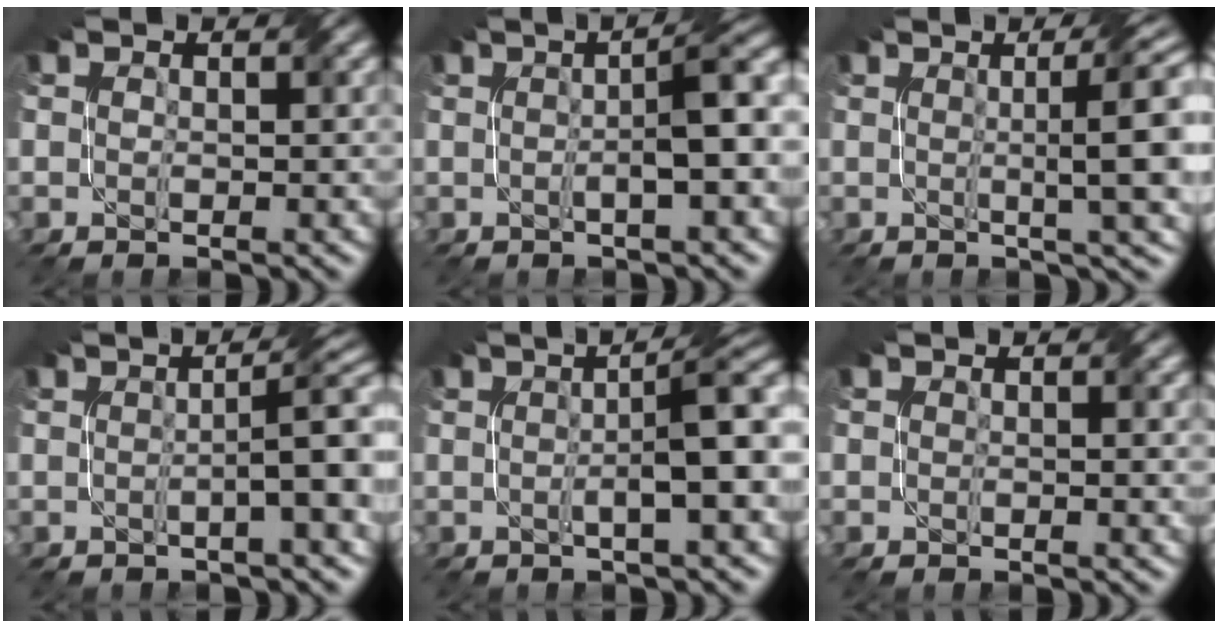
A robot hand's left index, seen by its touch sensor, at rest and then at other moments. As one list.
[{"total": 5.5, "force": [0.3, 1.0, 5.4], "torque": [-0.069, 0.016, 0.000]}, {"total": 8.8, "force": [1.3, 2.0, 8.5], "torque": [-0.083, 0.016, 0.014]}, {"total": 6.3, "force": [0.3, 1.3, 6.2], "torque": [-0.074, 0.014, 0.000]}, {"total": 7.0, "force": [0.5, 1.2, 6.8], "torque": [-0.083, 0.016, 0.005]}, {"total": 0.8, "force": [0.3, 0.1, 0.7], "torque": [-0.008, 0.000, 0.005]}]